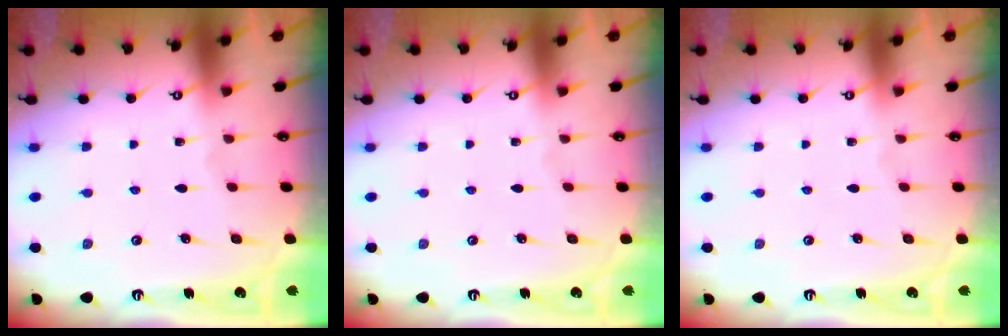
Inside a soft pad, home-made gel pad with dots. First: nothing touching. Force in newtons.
{"total": 0.0}
{"total": 0.0}